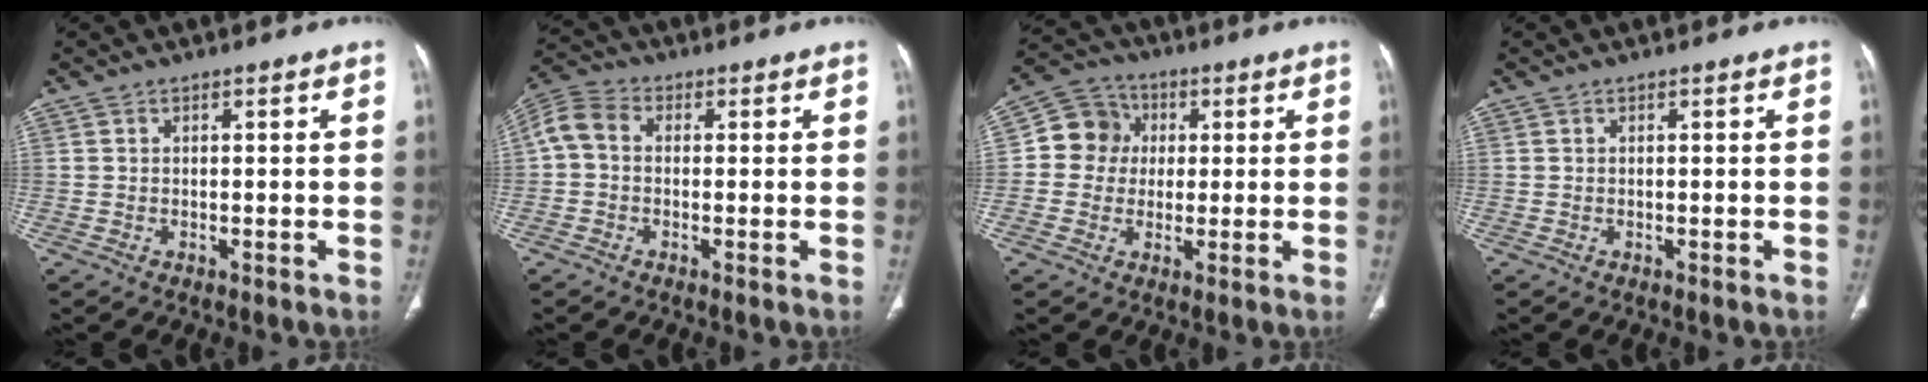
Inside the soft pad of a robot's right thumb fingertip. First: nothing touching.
{"total": 6.0, "force": [0.1, 4.4, 4.1], "torque": [-0.082, 0.019, -0.011]}
{"total": 8.7, "force": [1.0, 8.0, 3.1], "torque": [-0.026, 0.013, 0.005]}
{"total": 0.0}